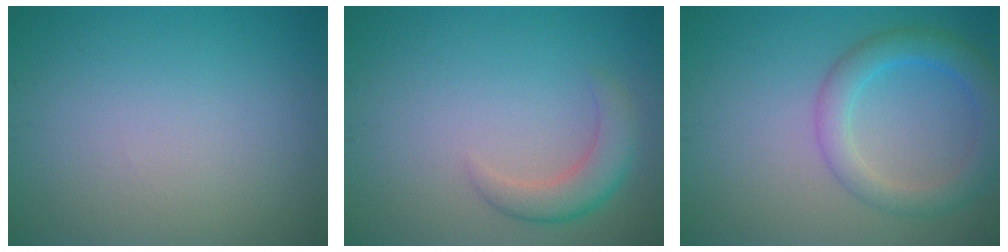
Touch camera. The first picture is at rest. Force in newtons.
{"total": 3.0, "press": 3.0, "slide": 0.1}
{"total": 4.2, "press": 4.2, "slide": 0.2}